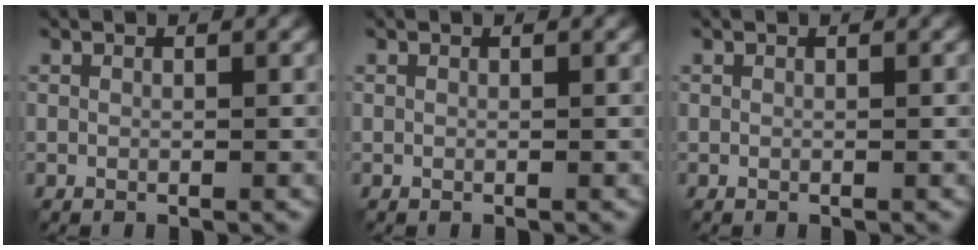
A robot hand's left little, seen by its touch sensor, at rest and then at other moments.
{"total": 0.0}
{"total": 0.0}